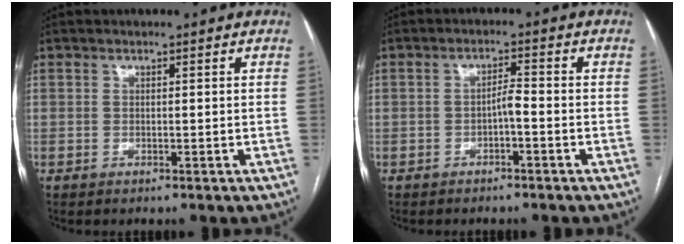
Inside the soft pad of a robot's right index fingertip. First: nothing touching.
{"total": 2.2, "force": [-1.1, 0.3, 1.9], "torque": [-0.030, 0.004, -0.019]}